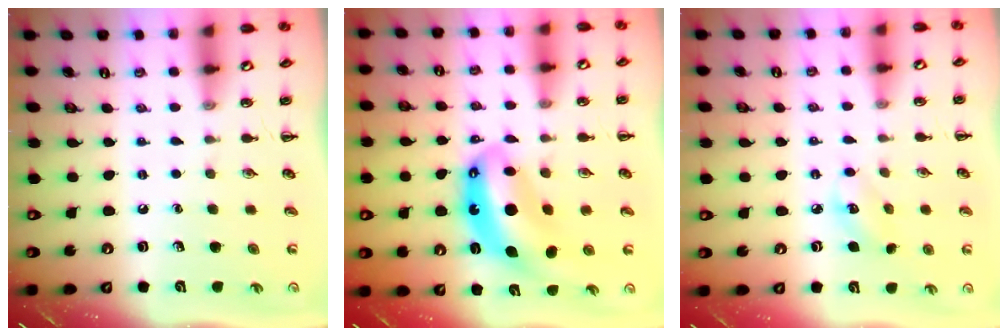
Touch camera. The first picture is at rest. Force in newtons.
{"total": 10.7, "press": 10.3, "slide": 2.8}
{"total": 4.6, "press": 4.6, "slide": 0.6}